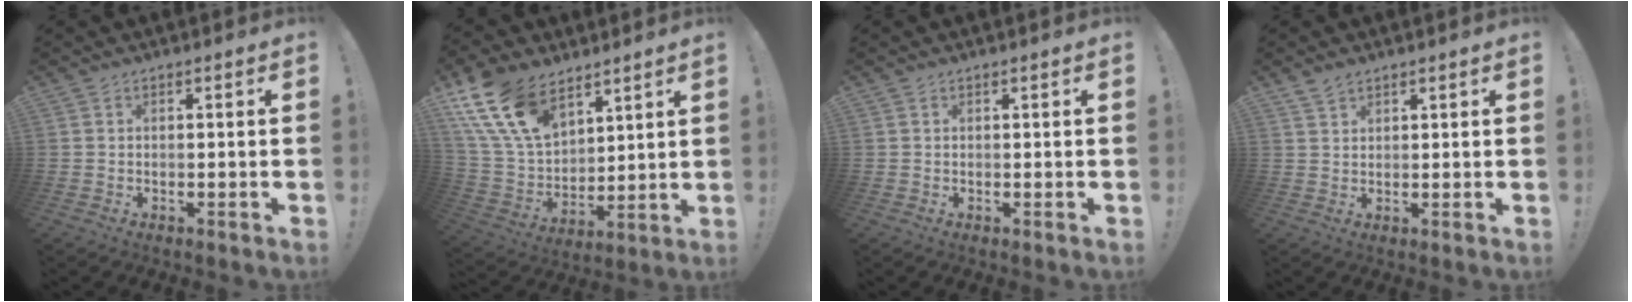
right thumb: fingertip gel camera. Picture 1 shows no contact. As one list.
[{"total": 18.6, "force": [11.5, 10.5, 10.2], "torque": [-0.217, -0.062, 0.217]}, {"total": 0.0}, {"total": 2.7, "force": [2.3, 1.0, 1.0], "torque": [-0.017, -0.014, 0.042]}]